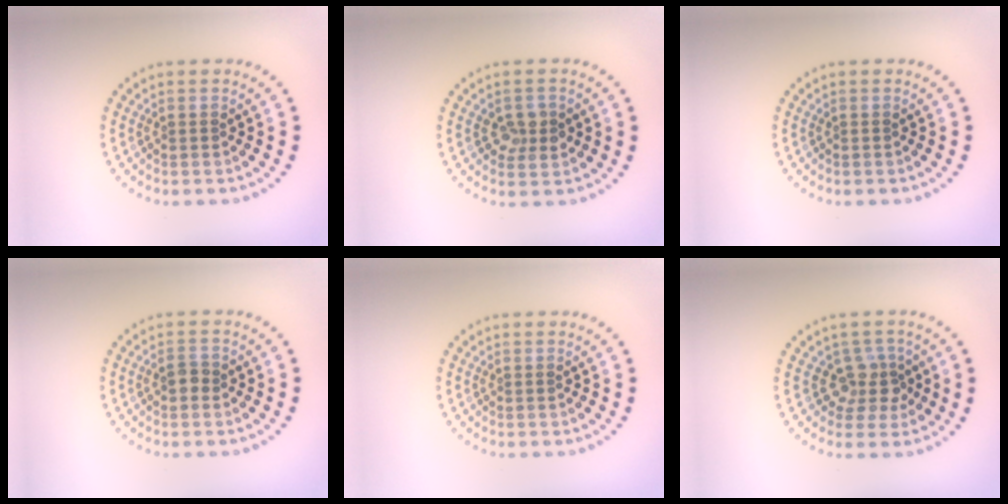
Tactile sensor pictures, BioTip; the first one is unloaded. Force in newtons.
{"total": 2.5, "press": 2.5, "slide": 0.4}
{"total": 0.0}
{"total": 1.3, "press": 1.3, "slide": 0.3}
{"total": 0.0}
{"total": 2.8, "press": 2.2, "slide": 1.8}